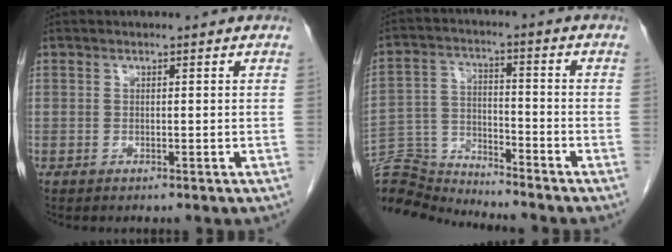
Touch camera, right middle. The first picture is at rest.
{"total": 11.2, "force": [-11.1, -0.5, -0.4], "torque": [0.005, 0.025, -0.214]}